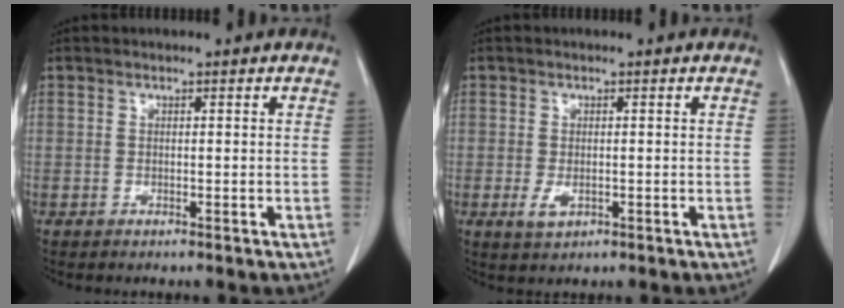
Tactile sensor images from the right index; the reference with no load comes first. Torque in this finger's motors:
{"motor_torque": [0.27, 0.20, -0.05, -0.04]}